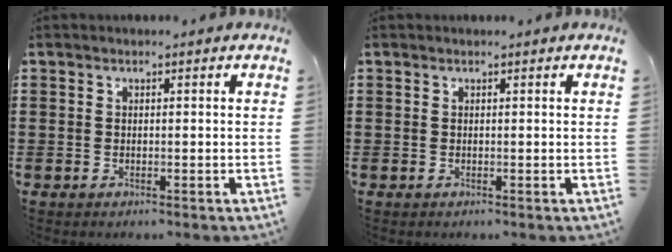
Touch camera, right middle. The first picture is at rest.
{"total": 0.0}